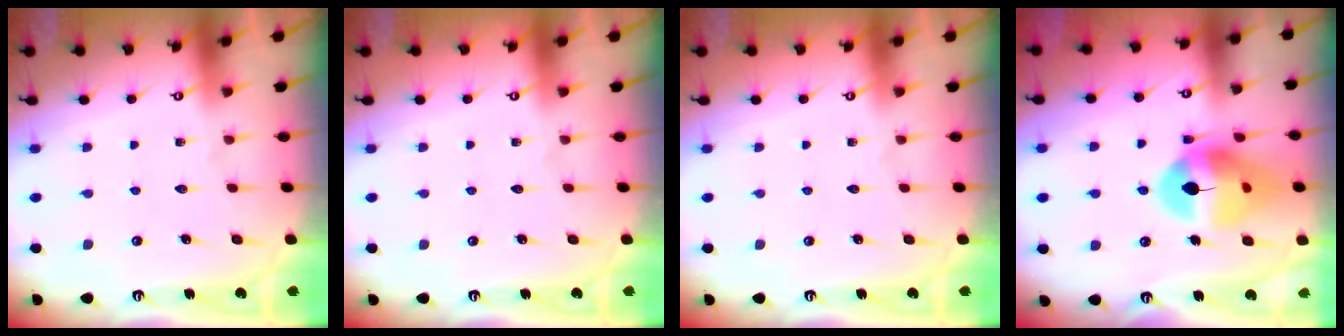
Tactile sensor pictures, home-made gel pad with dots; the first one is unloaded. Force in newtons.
{"total": 0.0}
{"total": 0.0}
{"total": 15.5, "press": 15.5, "slide": 1.6}